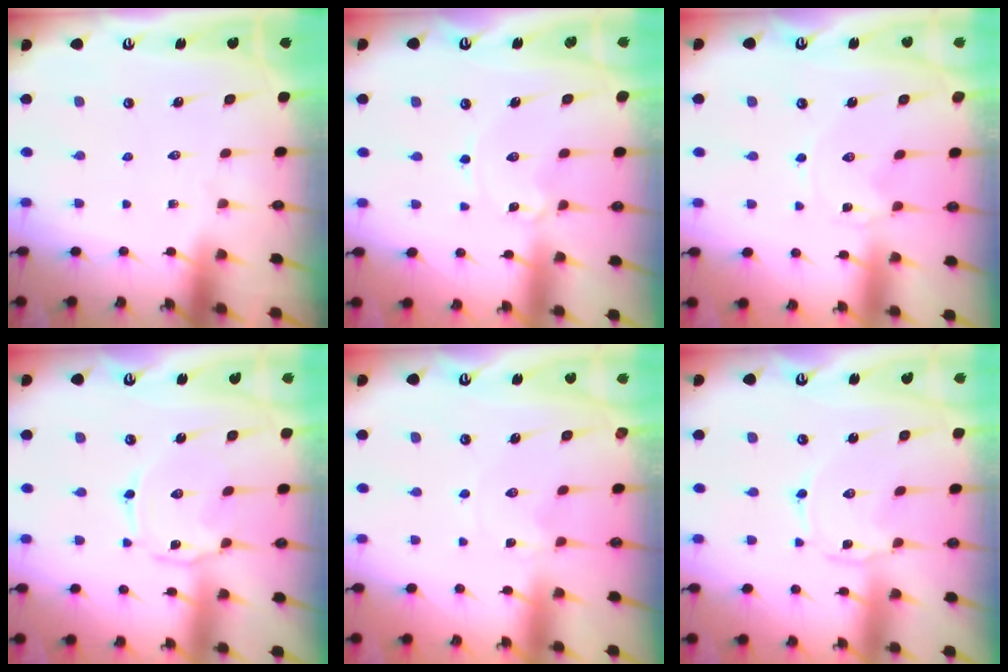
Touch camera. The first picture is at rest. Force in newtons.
{"total": 0.8, "press": 0.8, "slide": 0.1}
{"total": 0.0}
{"total": 1.8, "press": 1.8, "slide": 0.3}
{"total": 0.0}
{"total": 0.8, "press": 0.8, "slide": 0.2}